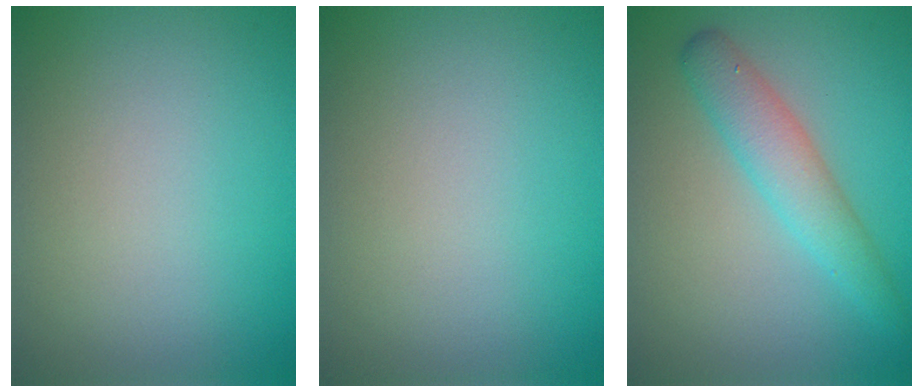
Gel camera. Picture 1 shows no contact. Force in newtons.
{"total": 0.0}
{"total": 3.5, "press": 3.5, "slide": 0.2}